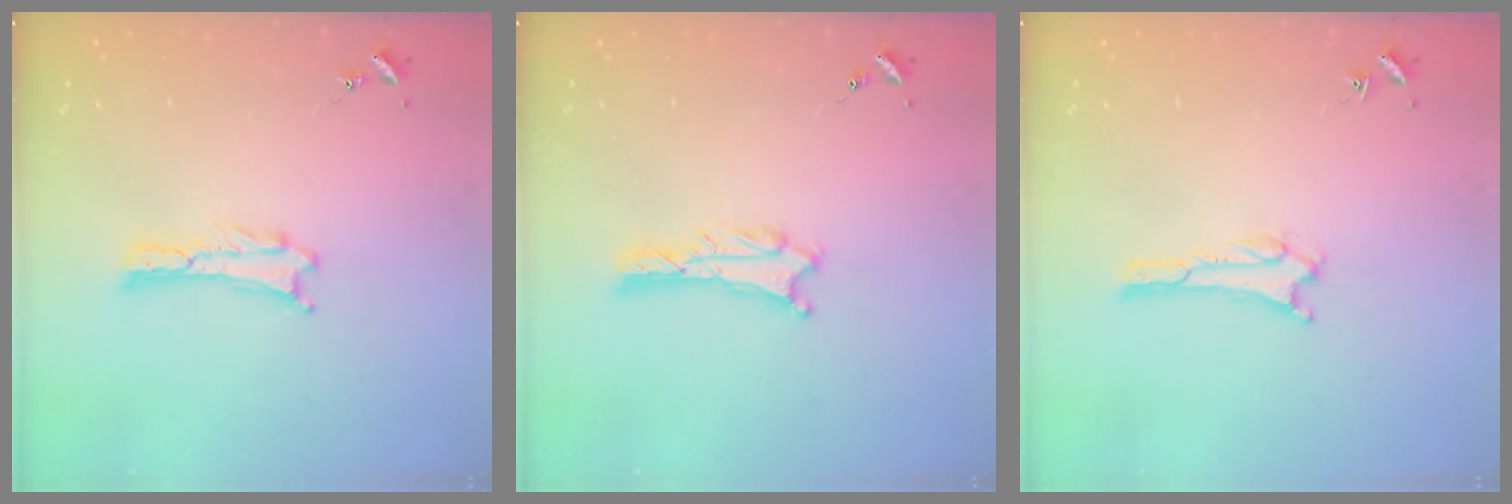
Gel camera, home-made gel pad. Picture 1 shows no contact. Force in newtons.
{"total": 1.3, "press": 1.2, "slide": 0.1}
{"total": 1.1, "press": 1.0, "slide": 0.1}